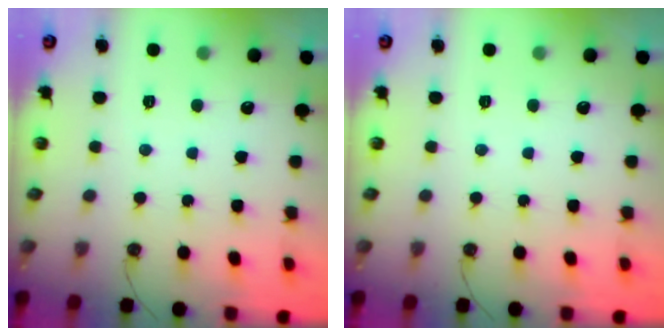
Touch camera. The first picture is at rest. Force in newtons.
{"total": 0.0}